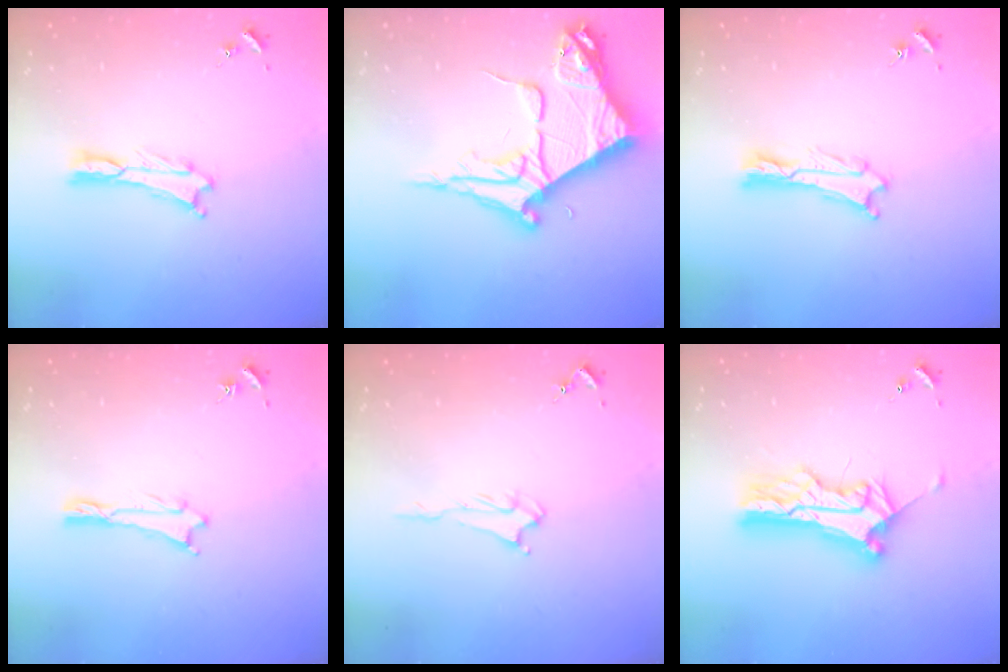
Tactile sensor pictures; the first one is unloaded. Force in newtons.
{"total": 10.6, "press": 10.5, "slide": 1.3}
{"total": 1.1, "press": 1.1, "slide": 0.2}
{"total": 0.7, "press": 0.7, "slide": 0.1}
{"total": 3.2, "press": 3.2, "slide": 0.5}
{"total": 10.8, "press": 10.8, "slide": 0.9}